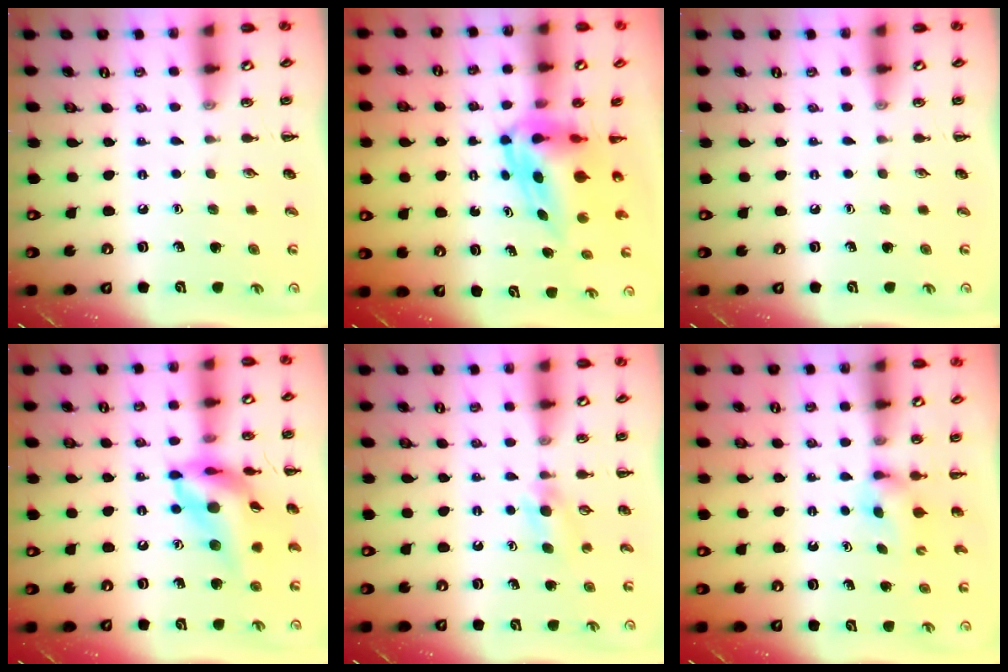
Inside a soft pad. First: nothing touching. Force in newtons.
{"total": 7.2, "press": 7.0, "slide": 1.9}
{"total": 0.0}
{"total": 17.3, "press": 16.9, "slide": 3.7}
{"total": 3.9, "press": 3.7, "slide": 1.3}
{"total": 2.9, "press": 2.8, "slide": 1.0}